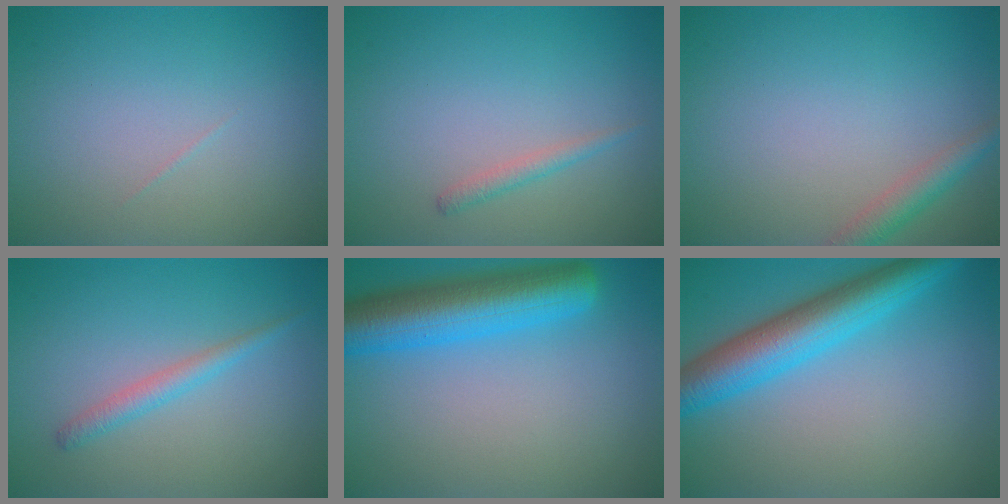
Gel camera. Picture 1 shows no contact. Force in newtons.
{"total": 1.1, "press": 1.1, "slide": 0.0}
{"total": 2.4, "press": 2.4, "slide": 0.1}
{"total": 1.7, "press": 1.7, "slide": 0.1}
{"total": 7.7, "press": 7.7, "slide": 0.3}
{"total": 6.9, "press": 6.9, "slide": 0.2}